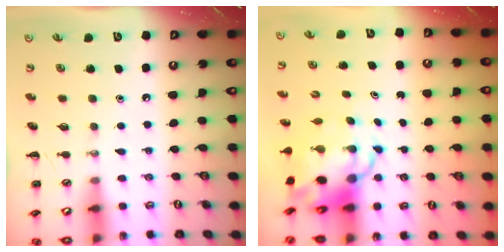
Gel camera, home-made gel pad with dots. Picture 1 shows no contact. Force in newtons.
{"total": 9.3, "press": 8.9, "slide": 2.7}